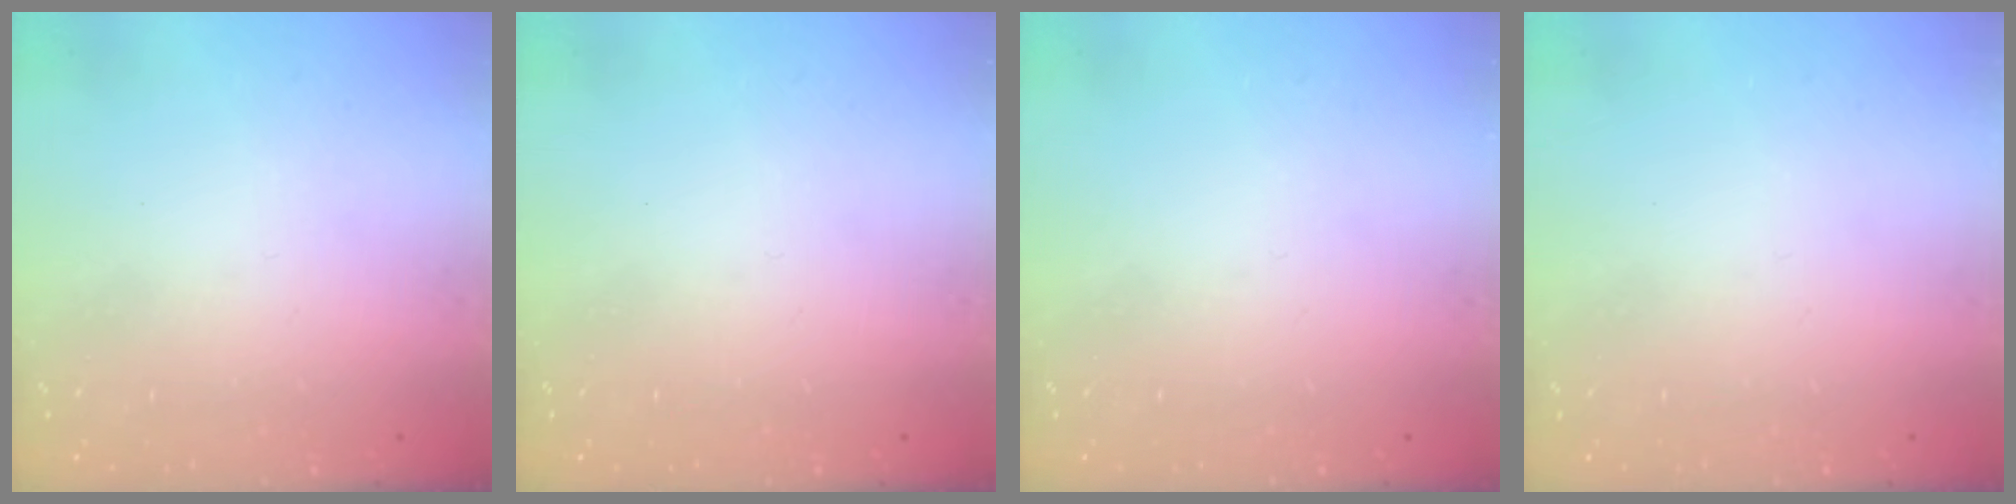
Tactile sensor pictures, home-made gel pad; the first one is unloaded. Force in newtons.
{"total": 0.0}
{"total": 0.0}
{"total": 0.0}